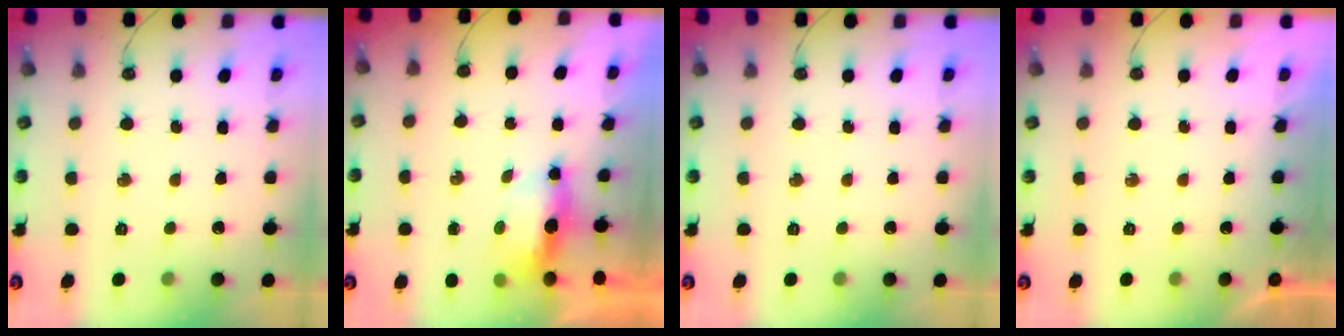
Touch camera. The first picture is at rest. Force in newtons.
{"total": 6.1, "press": 6.0, "slide": 1.2}
{"total": 0.0}
{"total": 0.0}